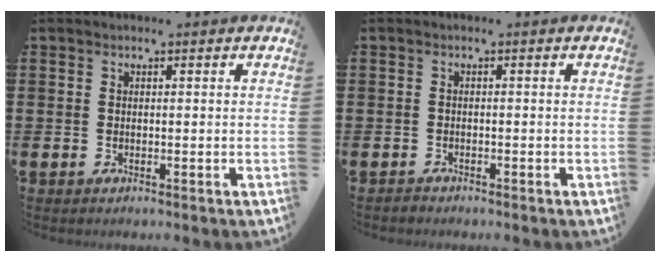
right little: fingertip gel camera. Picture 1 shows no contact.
{"total": 0.6, "force": [-0.6, 0.2, -0.1], "torque": [0.000, 0.000, -0.013]}